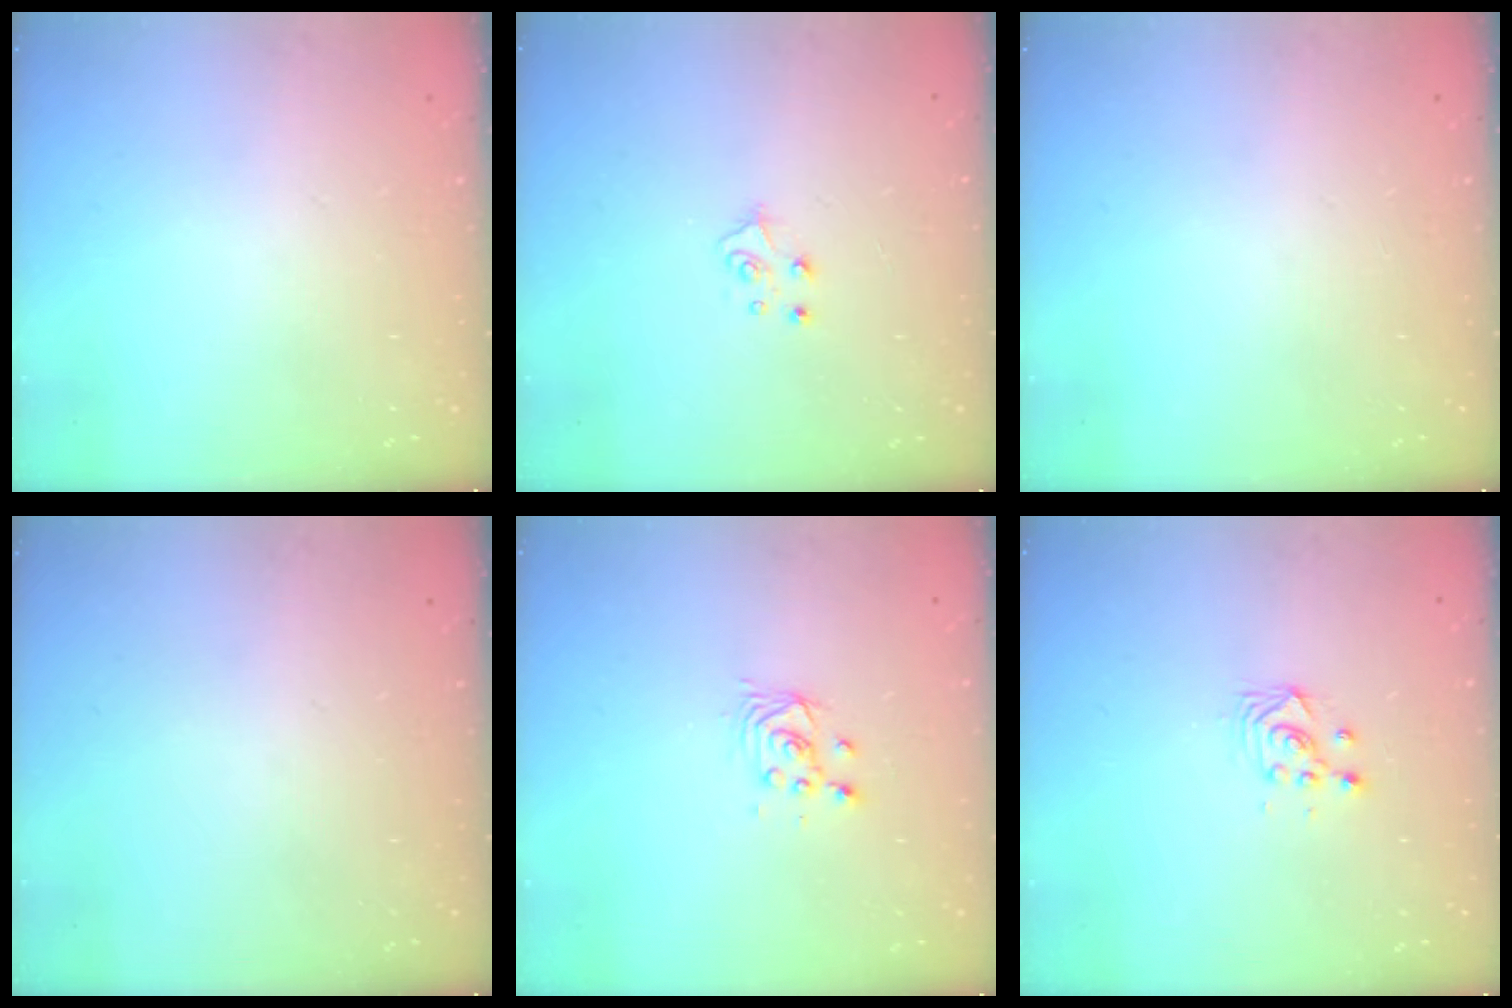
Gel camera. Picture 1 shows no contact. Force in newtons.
{"total": 4.3, "press": 4.3, "slide": 0.4}
{"total": 0.0}
{"total": 0.0}
{"total": 2.7, "press": 2.7, "slide": 0.1}
{"total": 4.2, "press": 4.2, "slide": 0.4}